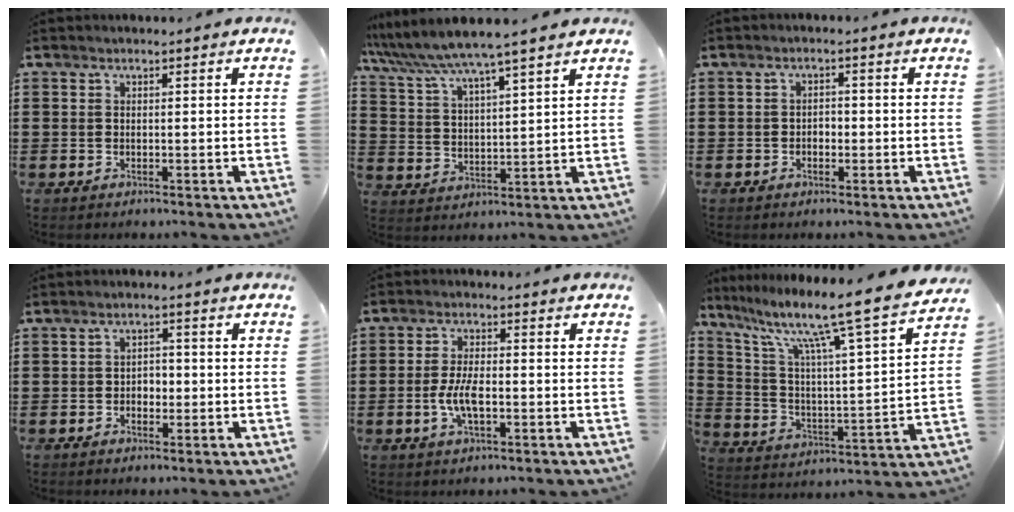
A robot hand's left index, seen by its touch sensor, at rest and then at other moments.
{"total": 5.9, "force": [5.3, -0.5, 2.7], "torque": [-0.073, -0.032, 0.087]}
{"total": 1.4, "force": [-0.7, 1.0, 0.8], "torque": [-0.019, 0.002, -0.015]}
{"total": 2.2, "force": [-0.8, 1.6, 1.3], "torque": [-0.028, 0.004, -0.020]}
{"total": 5.6, "force": [-1.2, 2.2, 5.0], "torque": [-0.115, -0.003, -0.029]}
{"total": 11.3, "force": [9.0, -0.3, 6.8], "torque": [-0.151, -0.073, 0.136]}